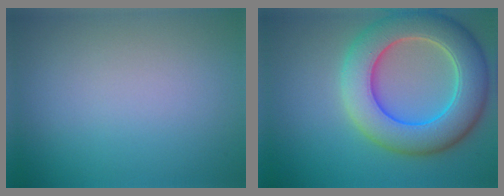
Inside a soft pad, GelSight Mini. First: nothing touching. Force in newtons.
{"total": 9.3, "press": 9.3, "slide": 0.8}